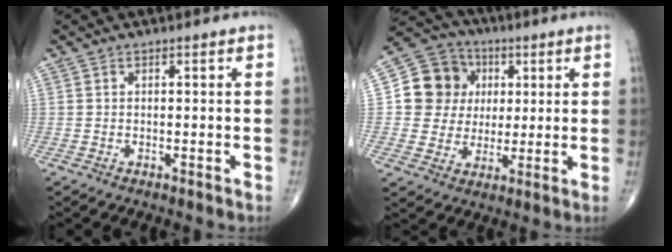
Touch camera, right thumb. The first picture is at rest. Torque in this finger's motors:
{"motor_torque": [-0.60, 0.76, 0.34, -0.15, 0.05]}